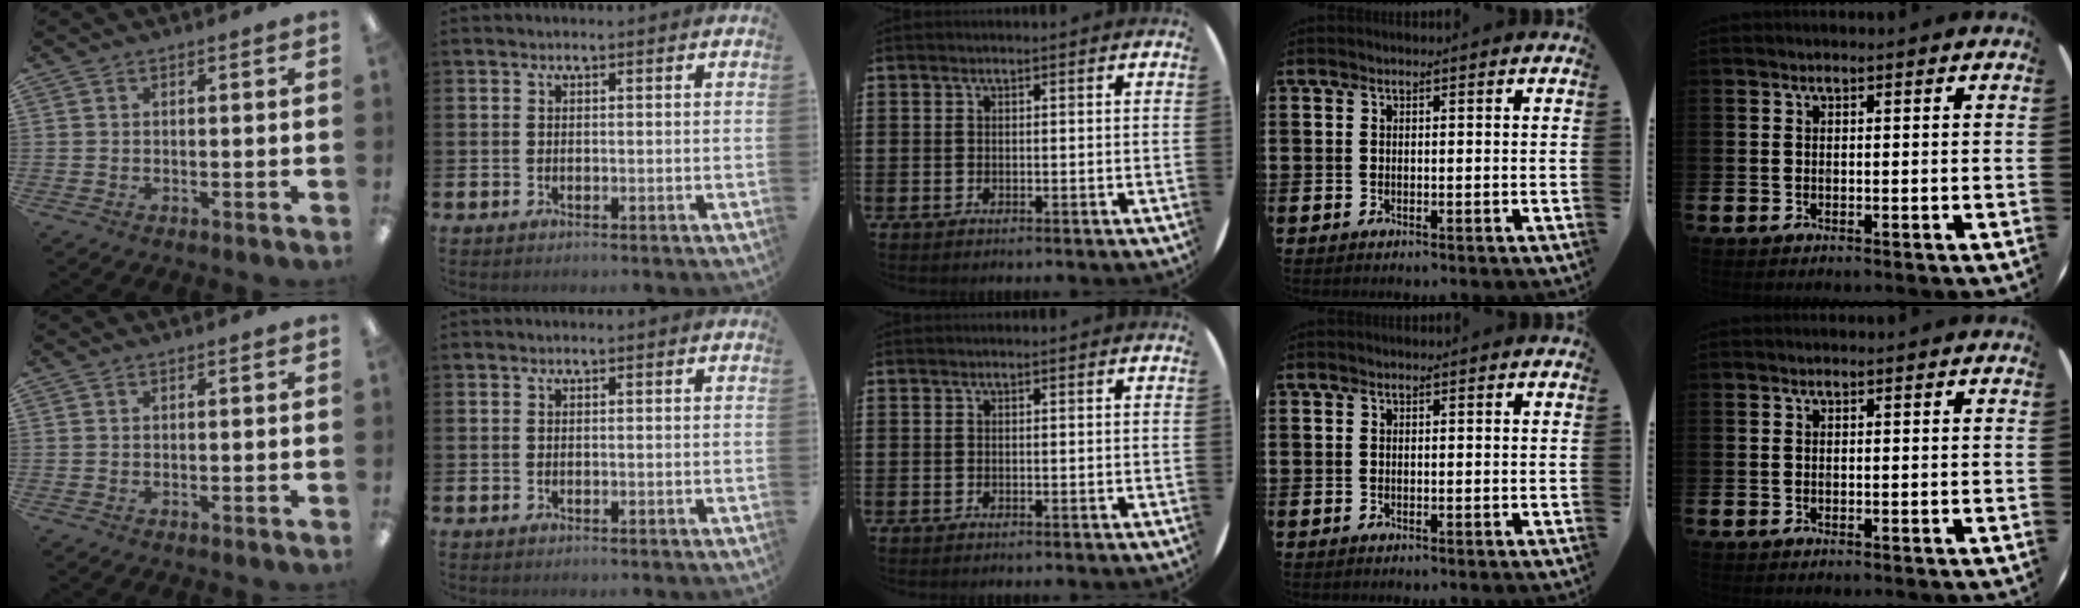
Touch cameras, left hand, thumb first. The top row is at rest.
{}